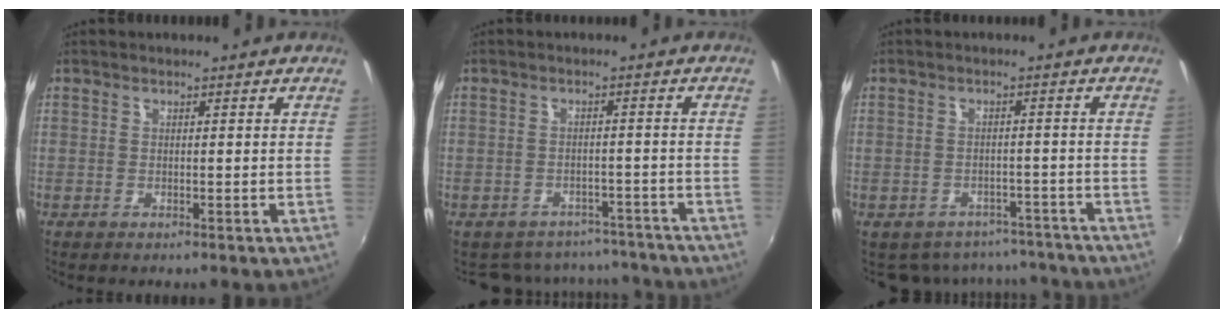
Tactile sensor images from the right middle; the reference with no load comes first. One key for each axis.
{"total": 12.1, "fx": -10.4, "fy": 5.5, "fz": 2.6, "tx": -0.064, "ty": 0.014, "tz": -0.127}
{"total": 10.6, "fx": -8.8, "fy": 5.3, "fz": 2.3, "tx": -0.055, "ty": 0.006, "tz": -0.102}